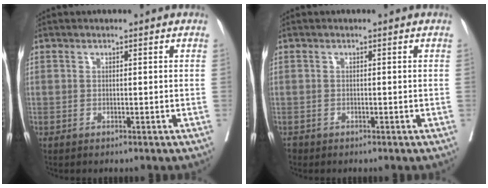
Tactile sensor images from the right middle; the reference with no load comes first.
{"total": 0.5, "force": [-0.4, 0.3, 0.0], "torque": [-0.007, -0.002, -0.007]}